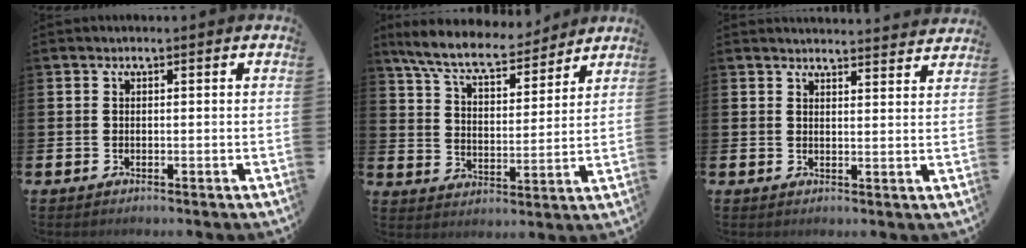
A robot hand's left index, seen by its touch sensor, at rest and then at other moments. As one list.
[{"total": 8.5, "force": [7.7, 1.6, 3.1], "torque": [-0.094, -0.039, 0.138]}, {"total": 3.4, "force": [3.4, 0.0, -0.1], "torque": [0.006, -0.027, 0.059]}]